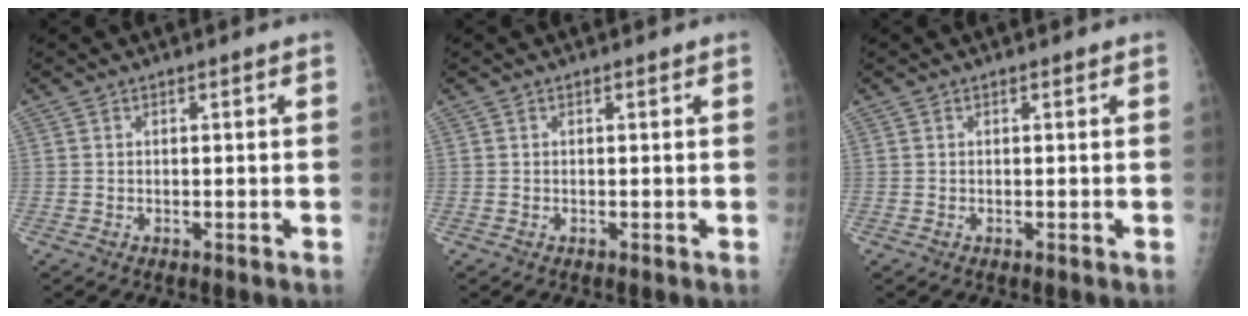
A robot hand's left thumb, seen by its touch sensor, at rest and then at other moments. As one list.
[{"total": 0.0}, {"total": 0.0}]